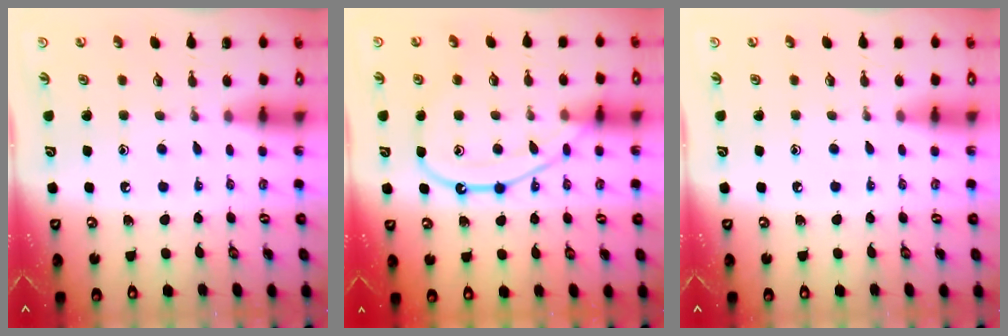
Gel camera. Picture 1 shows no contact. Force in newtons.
{"total": 10.6, "press": 10.5, "slide": 1.0}
{"total": 3.6, "press": 3.5, "slide": 0.6}